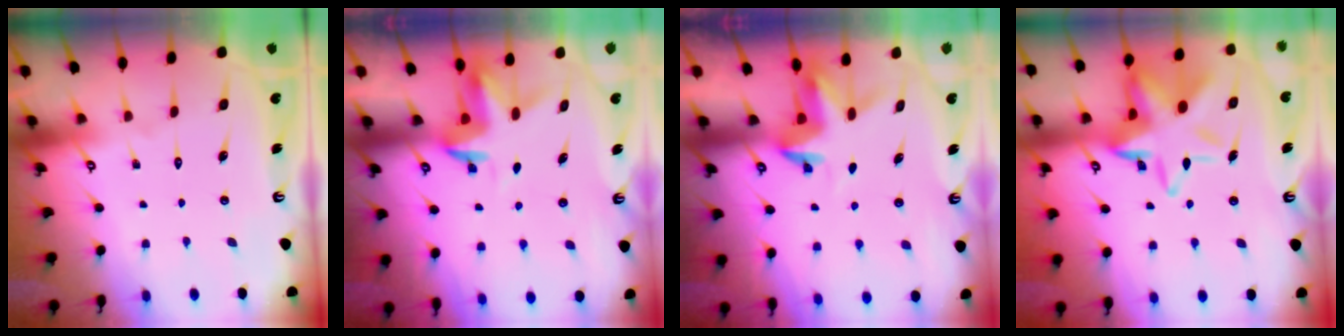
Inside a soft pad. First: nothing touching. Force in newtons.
{"total": 3.6, "press": 3.6, "slide": 0.2}
{"total": 3.8, "press": 3.8, "slide": 0.3}
{"total": 16.5, "press": 16.4, "slide": 2.1}